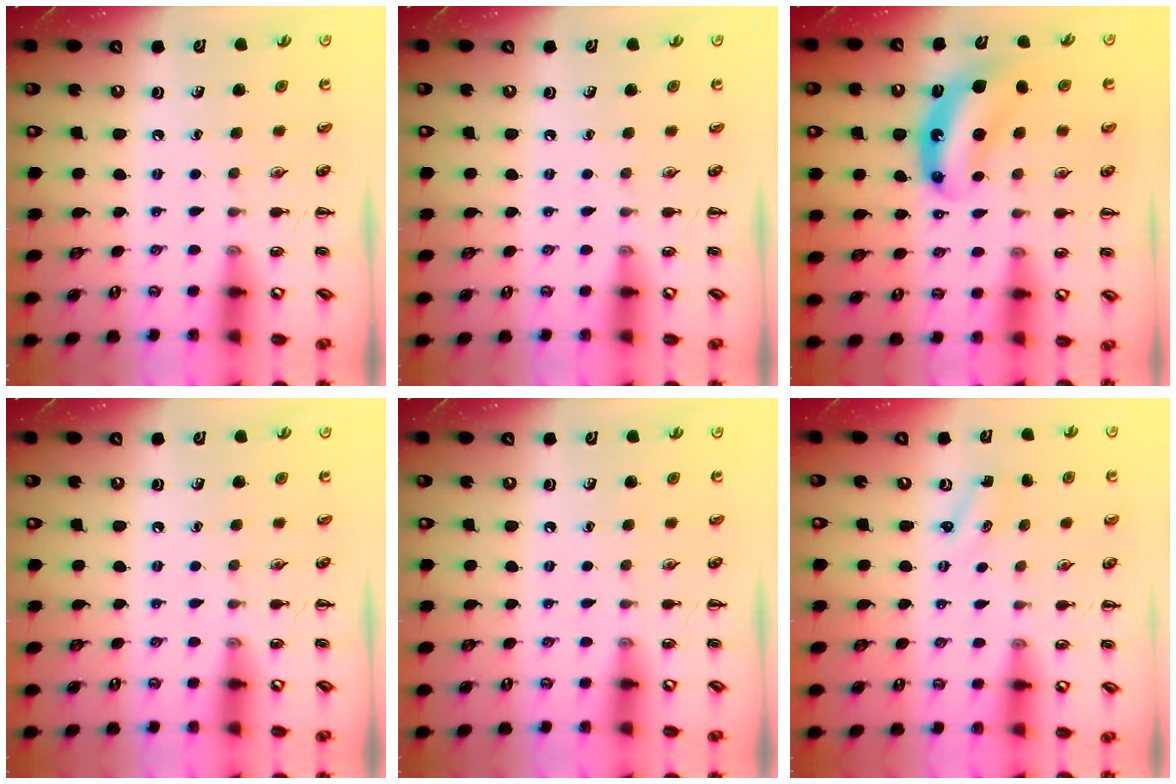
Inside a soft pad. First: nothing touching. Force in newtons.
{"total": 0.0}
{"total": 7.2, "press": 7.1, "slide": 1.5}
{"total": 0.0}
{"total": 0.0}
{"total": 1.3, "press": 1.2, "slide": 0.3}